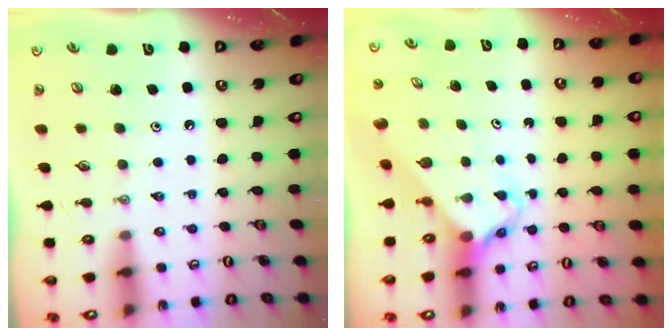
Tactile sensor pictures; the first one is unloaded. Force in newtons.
{"total": 2.7, "press": 2.7, "slide": 0.2}